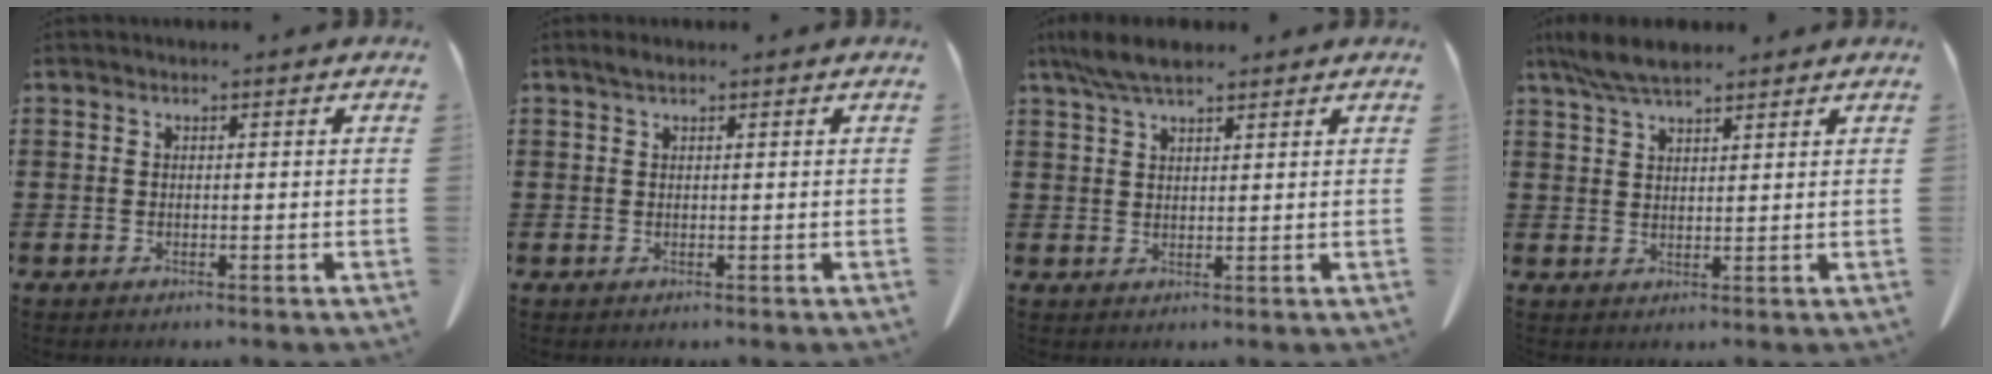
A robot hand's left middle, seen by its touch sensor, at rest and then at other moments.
{"total": 0.9, "force": [0.6, 0.4, 0.7], "torque": [-0.016, 0.002, 0.010]}
{"total": 5.4, "force": [4.1, 1.3, 3.3], "torque": [-0.075, -0.004, 0.078]}
{"total": 5.8, "force": [4.7, 1.2, 3.2], "torque": [-0.073, -0.008, 0.089]}